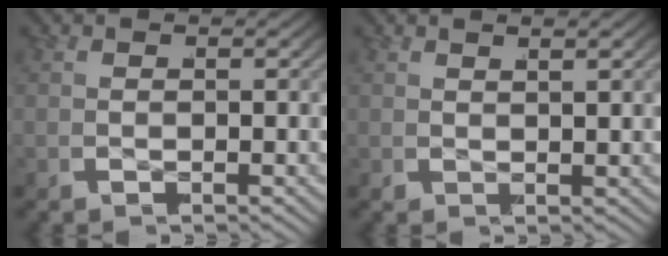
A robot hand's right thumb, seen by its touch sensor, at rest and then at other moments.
{"total": 1.7, "force": [0.9, -1.4, -0.2], "torque": [0.008, 0.013, 0.017]}